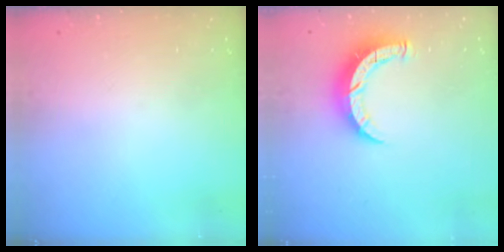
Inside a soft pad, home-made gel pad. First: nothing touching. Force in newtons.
{"total": 8.1, "press": 8.1, "slide": 0.5}